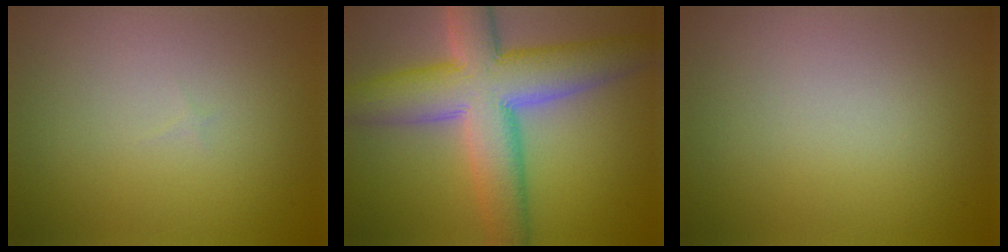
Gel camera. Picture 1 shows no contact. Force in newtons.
{"total": 10.8, "press": 10.8, "slide": 0.7}
{"total": 0.0}